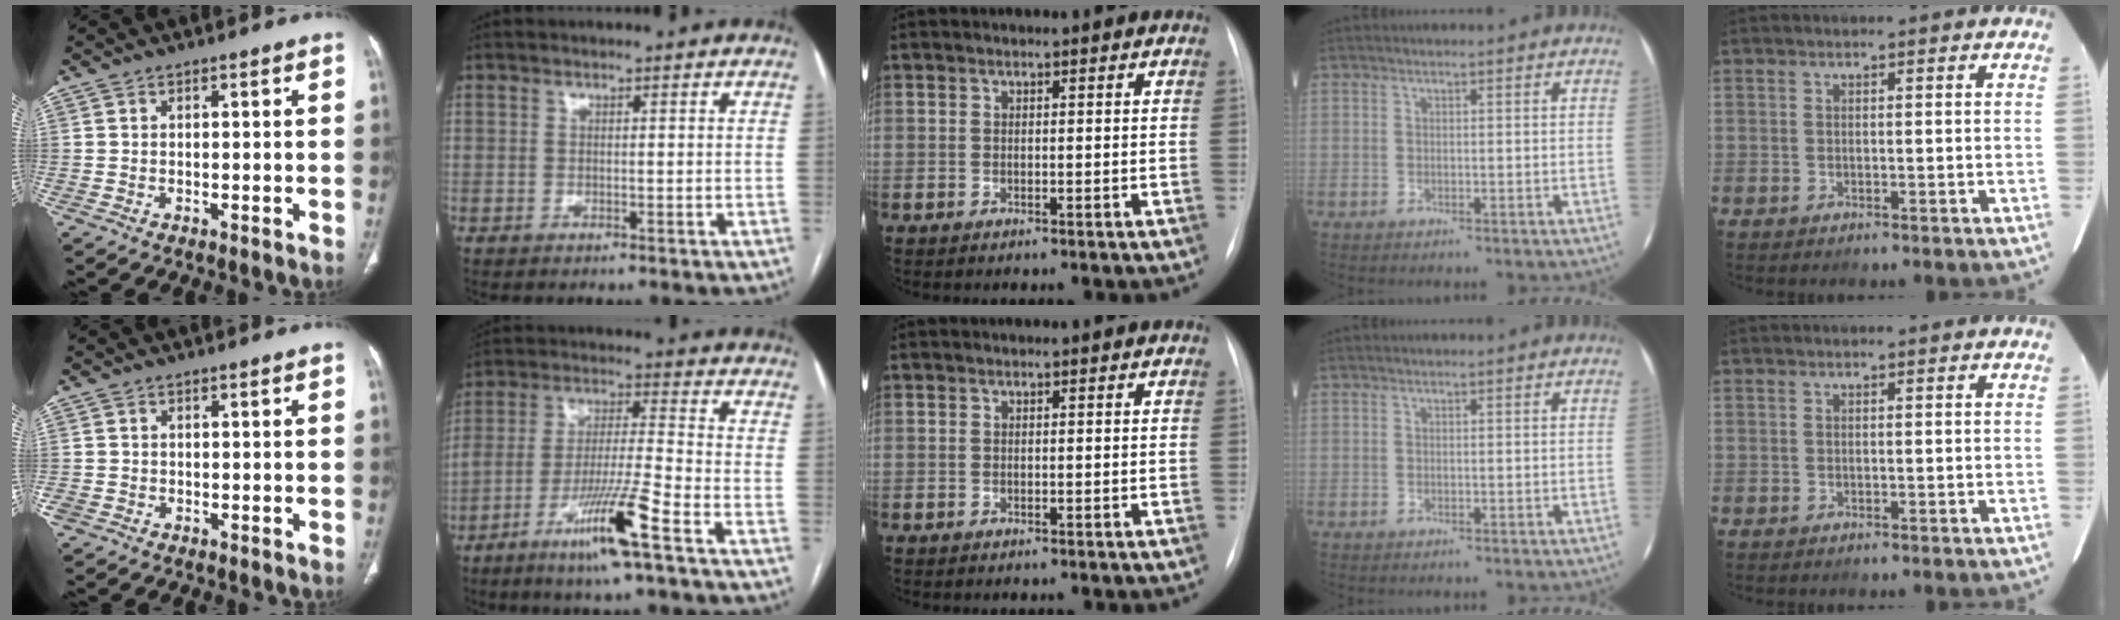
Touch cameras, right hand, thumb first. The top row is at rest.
{"thumb": {"total": 1.8, "force": [-0.6, 1.4, 0.8], "torque": [-0.021, 0.005, -0.012]}, "index": {"total": 12.4, "force": [-6.9, -0.4, 10.3], "torque": [-0.196, -0.018, -0.129]}}